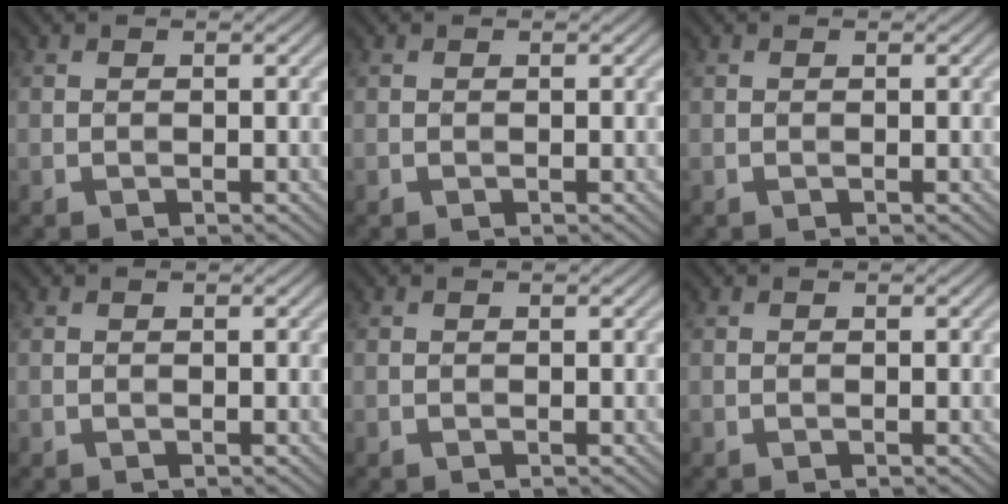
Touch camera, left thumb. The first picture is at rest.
{"total": 0.0}
{"total": 0.0}
{"total": 0.0}
{"total": 0.0}
{"total": 0.0}